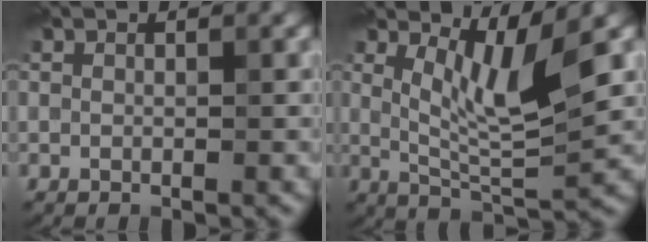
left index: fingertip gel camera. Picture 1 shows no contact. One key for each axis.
{"total": 5.8, "fx": 2.2, "fy": 1.2, "fz": 5.2, "tx": -0.098, "ty": -0.013, "tz": 0.044}